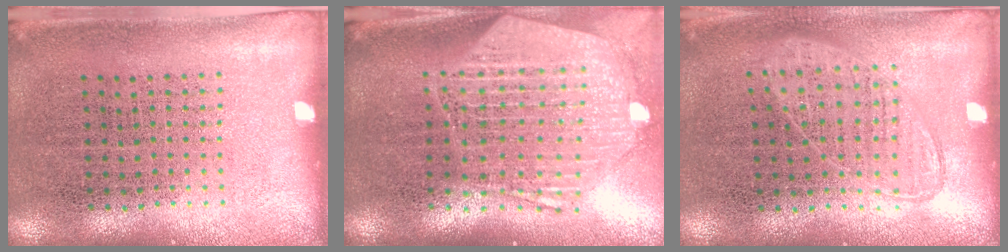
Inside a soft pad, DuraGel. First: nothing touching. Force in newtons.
{"total": 2.8, "press": 2.3, "slide": 1.7}
{"total": 0.9, "press": 0.8, "slide": 0.4}